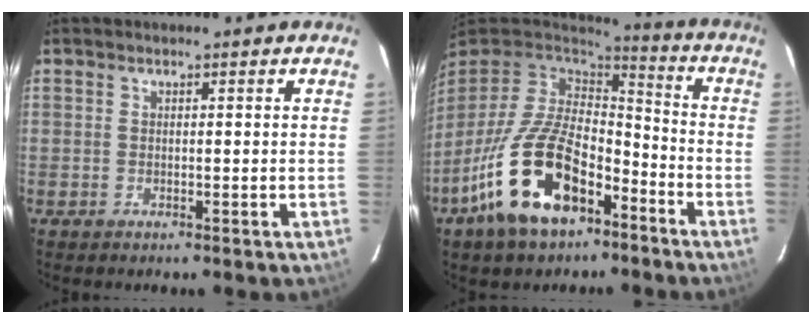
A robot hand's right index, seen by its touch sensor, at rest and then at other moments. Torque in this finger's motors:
{"motor_torque": [1.67, -0.47, 0.77, 0.18]}